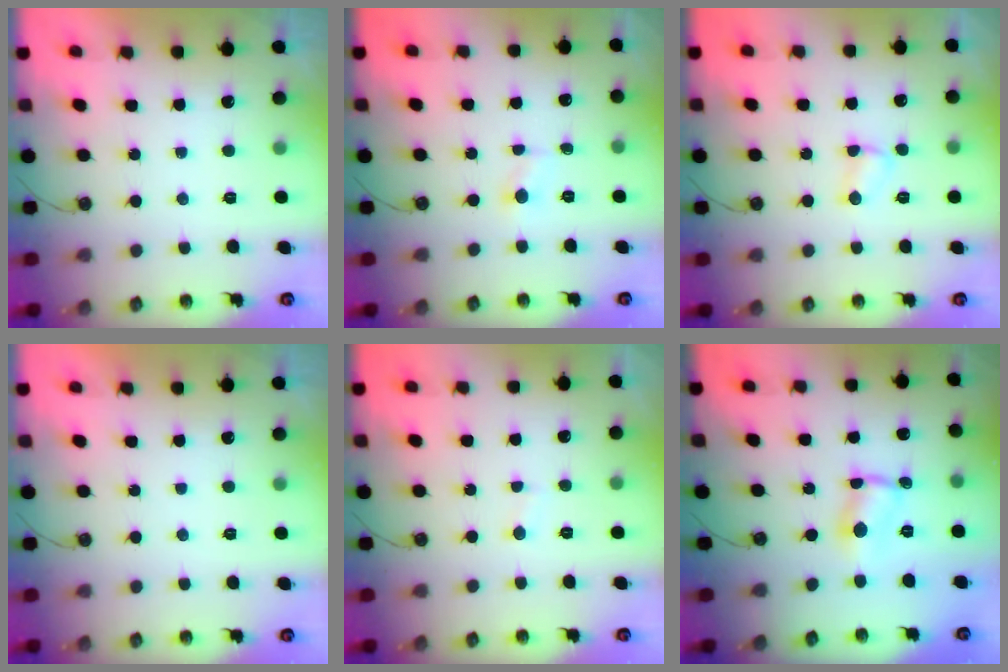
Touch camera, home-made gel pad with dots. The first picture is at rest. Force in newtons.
{"total": 1.8, "press": 1.8, "slide": 0.2}
{"total": 4.9, "press": 4.9, "slide": 0.5}
{"total": 0.0}
{"total": 3.8, "press": 1.9, "slide": 3.3}
{"total": 2.0, "press": 2.0, "slide": 0.1}